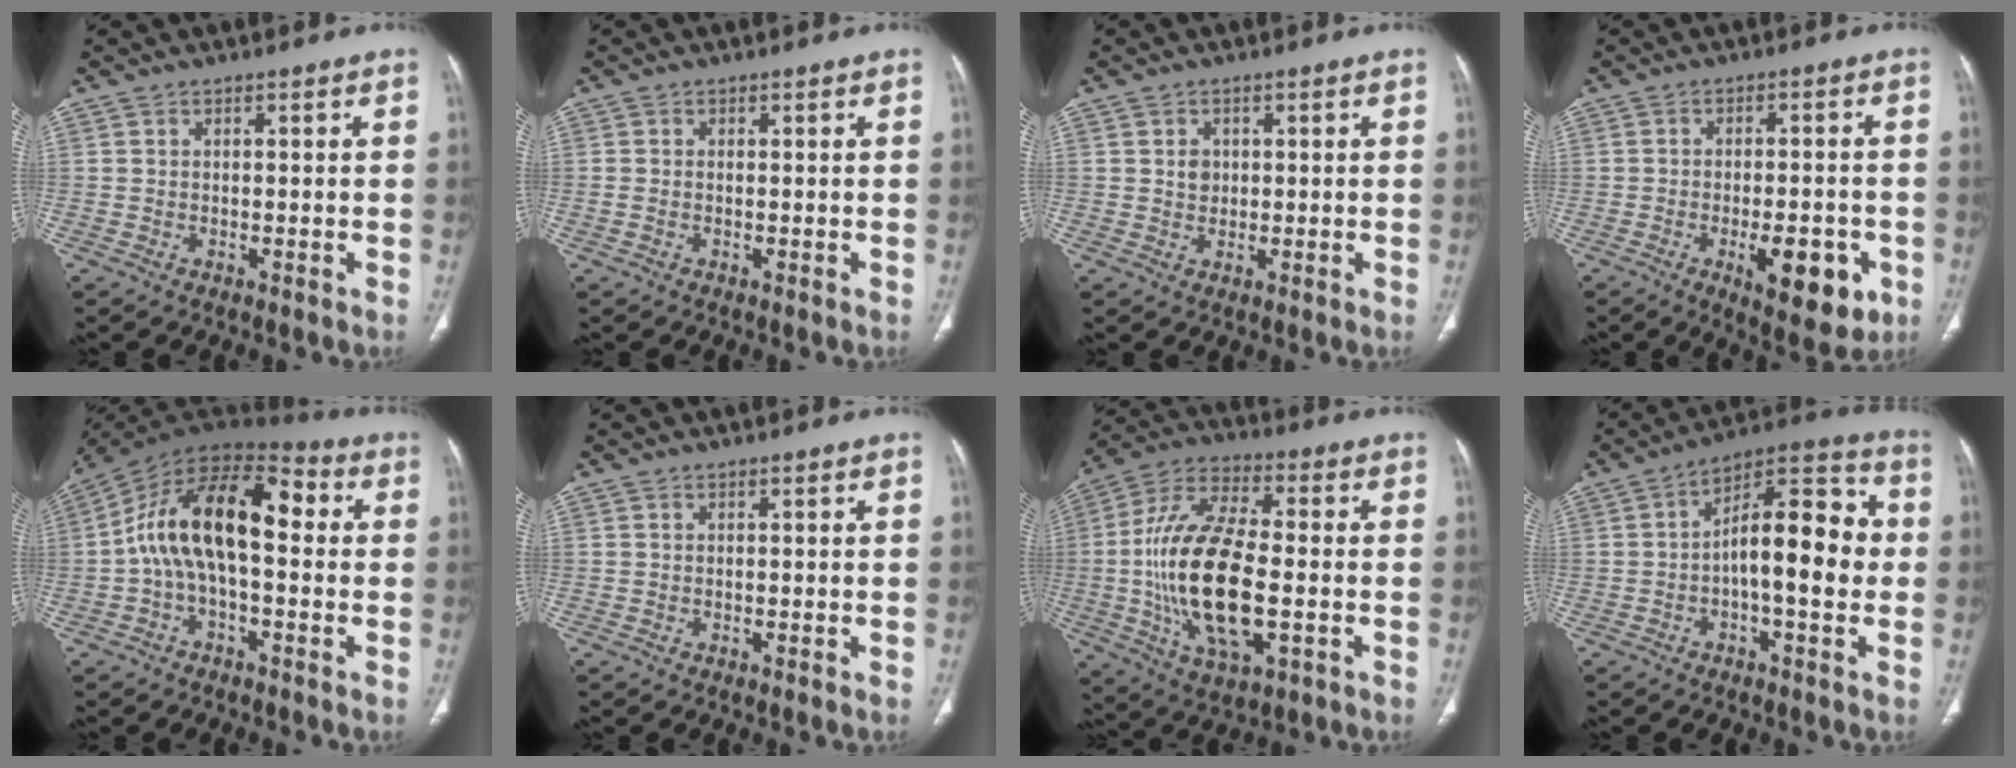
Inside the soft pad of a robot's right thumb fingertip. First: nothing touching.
{"total": 0.9, "force": [-0.2, 0.6, 0.7], "torque": [-0.026, 0.005, 0.000]}
{"total": 2.2, "force": [0.4, 1.9, 1.1], "torque": [-0.007, 0.000, 0.008]}
{"total": 11.6, "force": [-4.3, 4.8, 9.6], "torque": [-0.114, 0.006, -0.053]}
{"total": 16.8, "force": [0.5, 8.6, 14.5], "torque": [-0.236, 0.053, -0.003]}
{"total": 0.0}
{"total": 21.8, "force": [-2.8, 9.5, 19.4], "torque": [-0.389, 0.011, -0.045]}
{"total": 15.0, "force": [-0.9, 6.0, 13.7], "torque": [-0.186, 0.044, -0.023]}